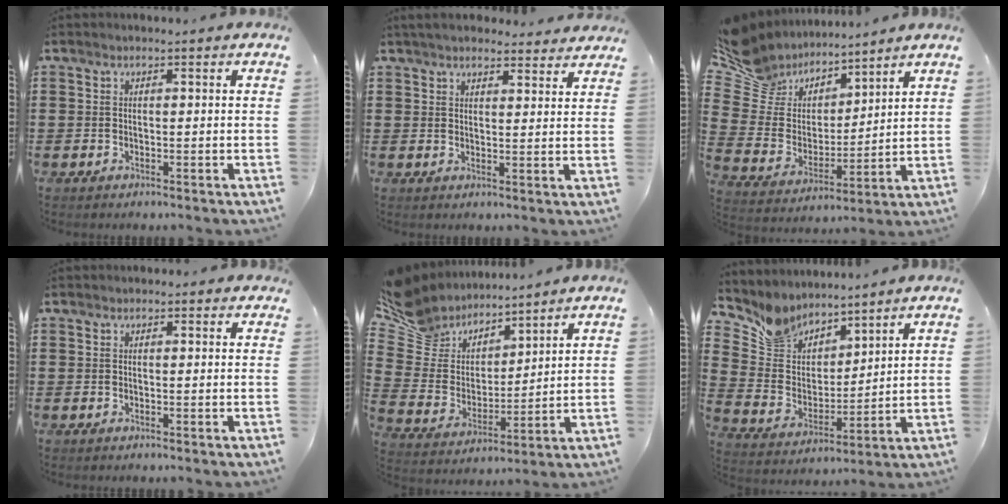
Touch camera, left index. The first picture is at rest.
{"total": 4.0, "force": [3.8, 0.7, 1.1], "torque": [-0.032, -0.007, 0.071]}
{"total": 9.2, "force": [8.0, 4.6, 0.3], "torque": [-0.069, -0.059, 0.153]}
{"total": 0.6, "force": [0.5, 0.4, 0.2], "torque": [0.003, 0.001, 0.007]}
{"total": 8.8, "force": [7.9, 4.0, 0.0], "torque": [-0.062, -0.062, 0.149]}
{"total": 7.0, "force": [6.2, 3.3, -0.2], "torque": [-0.044, -0.045, 0.114]}